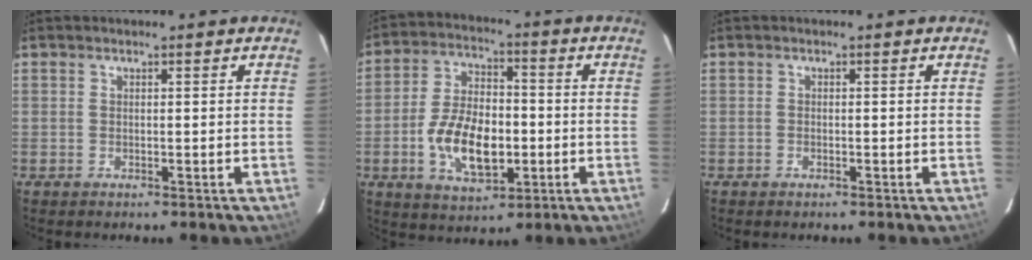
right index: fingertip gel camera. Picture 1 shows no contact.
{"total": 13.3, "force": [-3.3, 7.1, 10.8], "torque": [-0.214, 0.008, -0.052]}
{"total": 0.6, "force": [-0.5, 0.3, 0.1], "torque": [-0.004, 0.001, -0.011]}